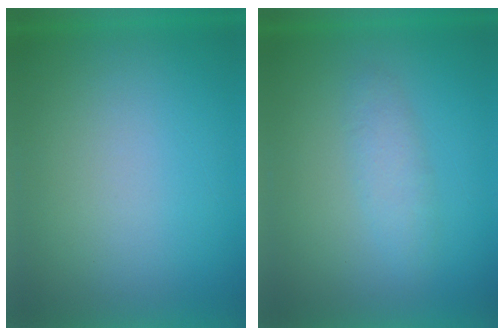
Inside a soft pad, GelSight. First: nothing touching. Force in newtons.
{"total": 2.2}